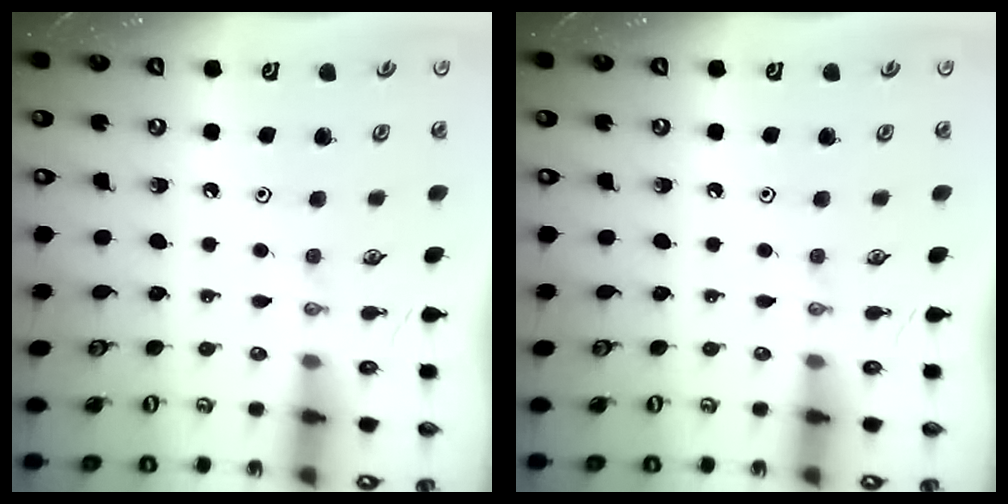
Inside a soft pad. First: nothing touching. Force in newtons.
{"total": 0.0}